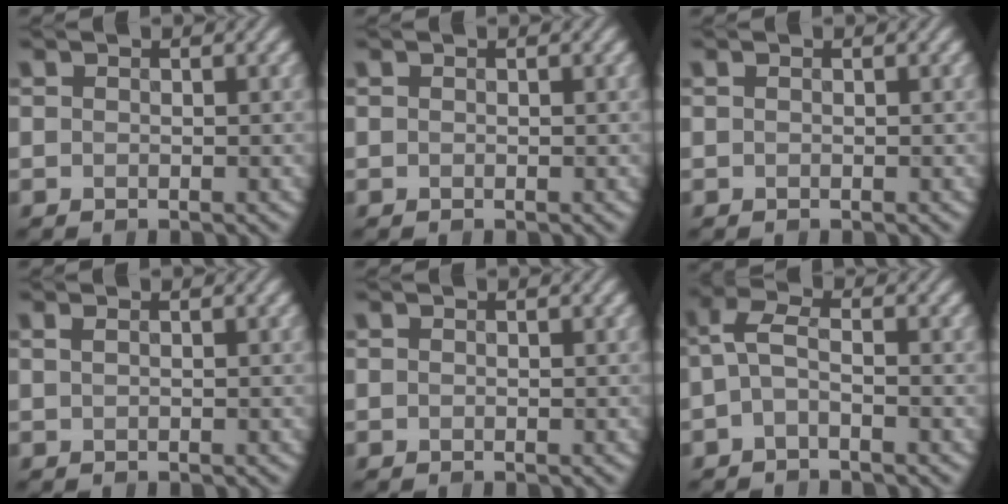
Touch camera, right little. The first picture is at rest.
{"total": 0.0}
{"total": 0.0}
{"total": 0.8, "force": [0.4, 0.3, 0.6], "torque": [-0.011, 0.004, 0.005]}
{"total": 0.0}
{"total": 2.5, "force": [-0.6, 1.0, 2.2], "torque": [-0.050, 0.006, -0.019]}